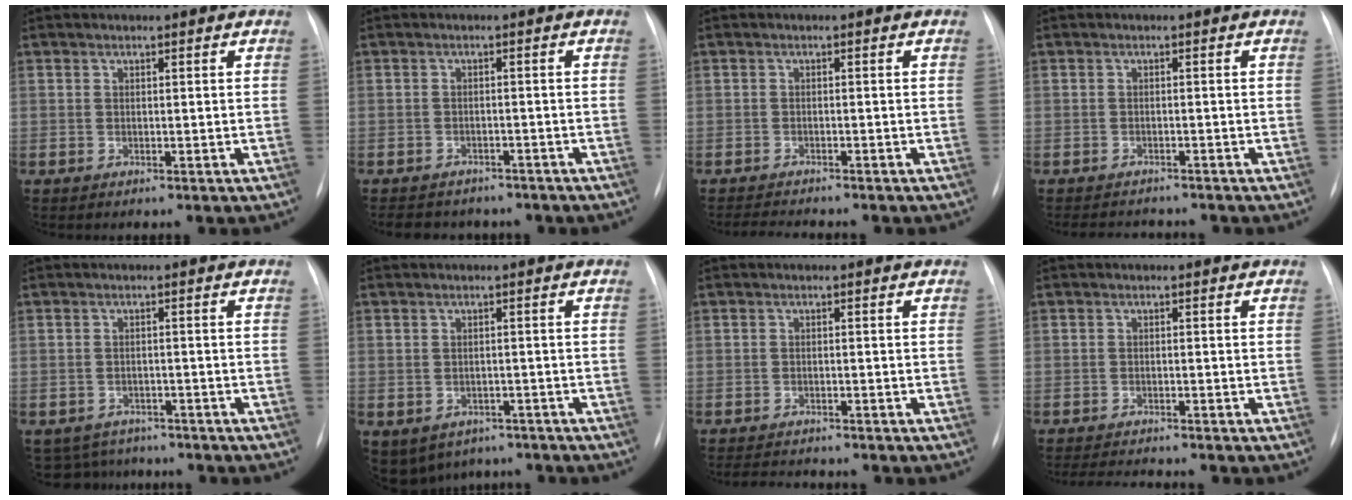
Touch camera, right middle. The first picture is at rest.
{"total": 9.1, "force": [-7.6, 4.2, 2.6], "torque": [-0.047, 0.006, -0.087]}
{"total": 3.7, "force": [-3.6, 0.1, 1.1], "torque": [-0.019, -0.012, -0.055]}
{"total": 5.1, "force": [-4.9, 1.3, 1.0], "torque": [-0.011, -0.003, -0.067]}
{"total": 6.4, "force": [-5.4, 3.3, -0.1], "torque": [-0.001, 0.011, -0.070]}
{"total": 9.6, "force": [-6.1, 7.1, 2.5], "torque": [-0.061, 0.004, -0.067]}
{"total": 4.6, "force": [-4.4, 0.8, 1.1], "torque": [-0.016, -0.009, -0.066]}
{"total": 4.8, "force": [-4.6, 0.0, 1.4], "torque": [-0.023, -0.013, -0.072]}